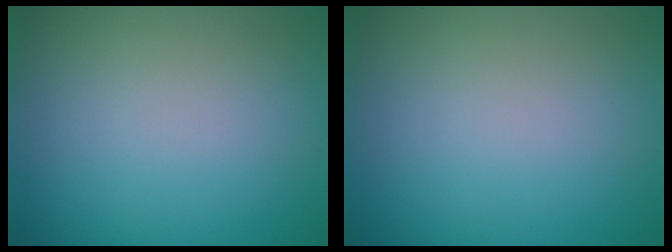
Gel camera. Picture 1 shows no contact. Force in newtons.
{"total": 0.0}